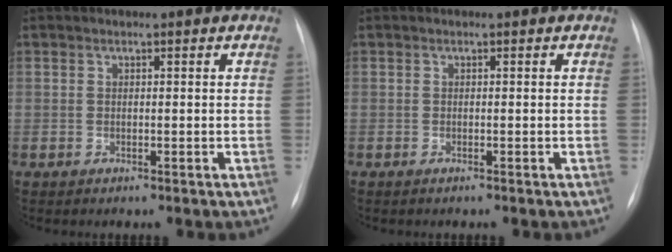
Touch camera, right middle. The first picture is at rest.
{"total": 0.0}